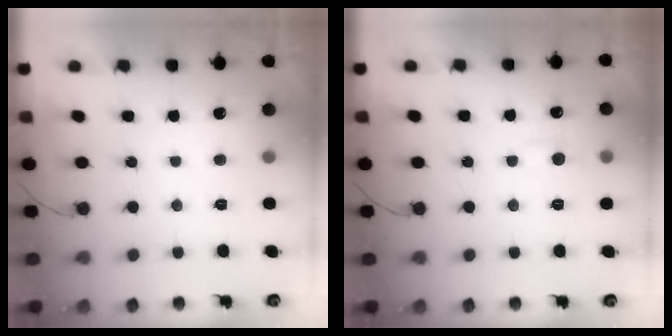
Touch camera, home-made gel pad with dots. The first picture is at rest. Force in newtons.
{"total": 4.8, "press": 4.7, "slide": 0.5}